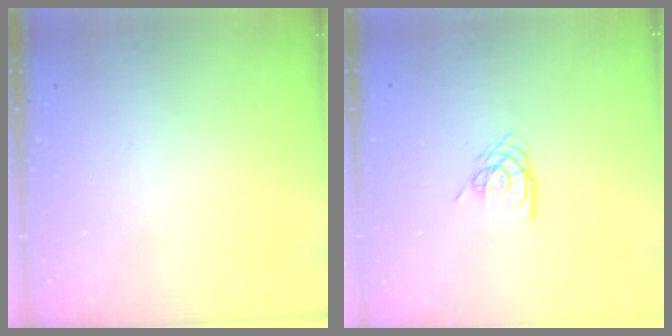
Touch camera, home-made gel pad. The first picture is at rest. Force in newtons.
{"total": 7.9, "press": 7.8, "slide": 0.9}